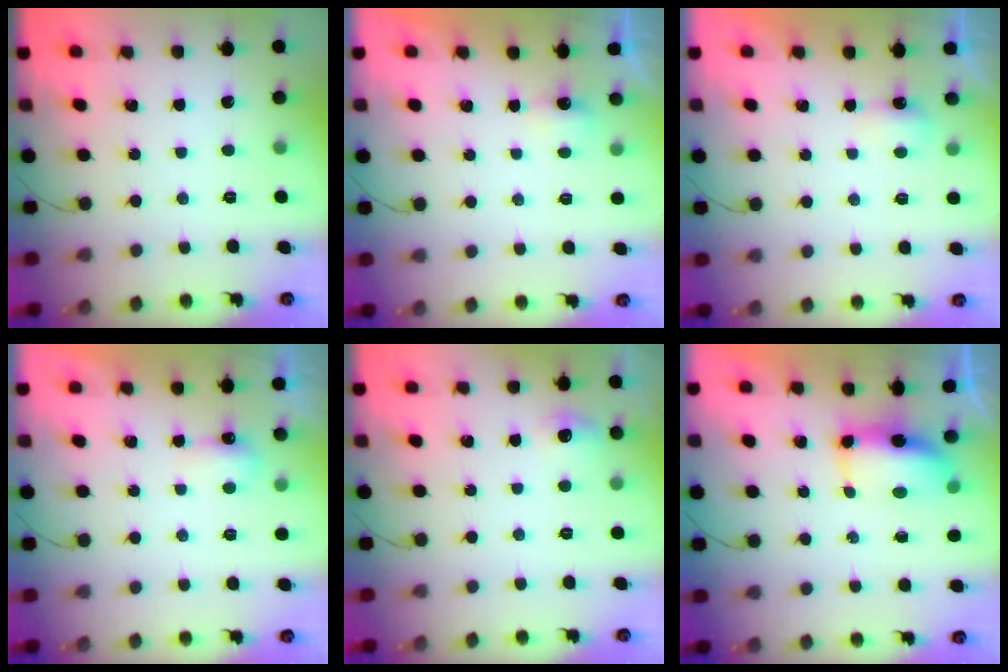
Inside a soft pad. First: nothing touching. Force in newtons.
{"total": 2.4, "press": 2.3, "slide": 0.6}
{"total": 3.0, "press": 2.9, "slide": 0.9}
{"total": 4.0, "press": 3.9, "slide": 0.7}
{"total": 5.3, "press": 5.0, "slide": 1.7}
{"total": 7.0, "press": 6.9, "slide": 0.6}